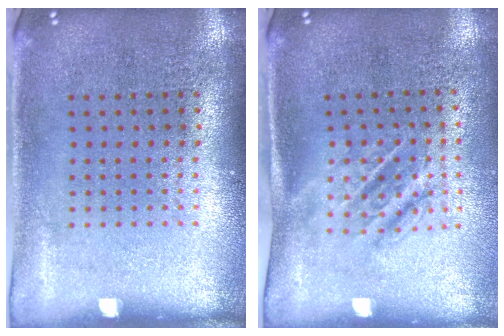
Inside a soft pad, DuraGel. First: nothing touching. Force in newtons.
{"total": 1.7, "press": 1.3, "slide": 1.1}